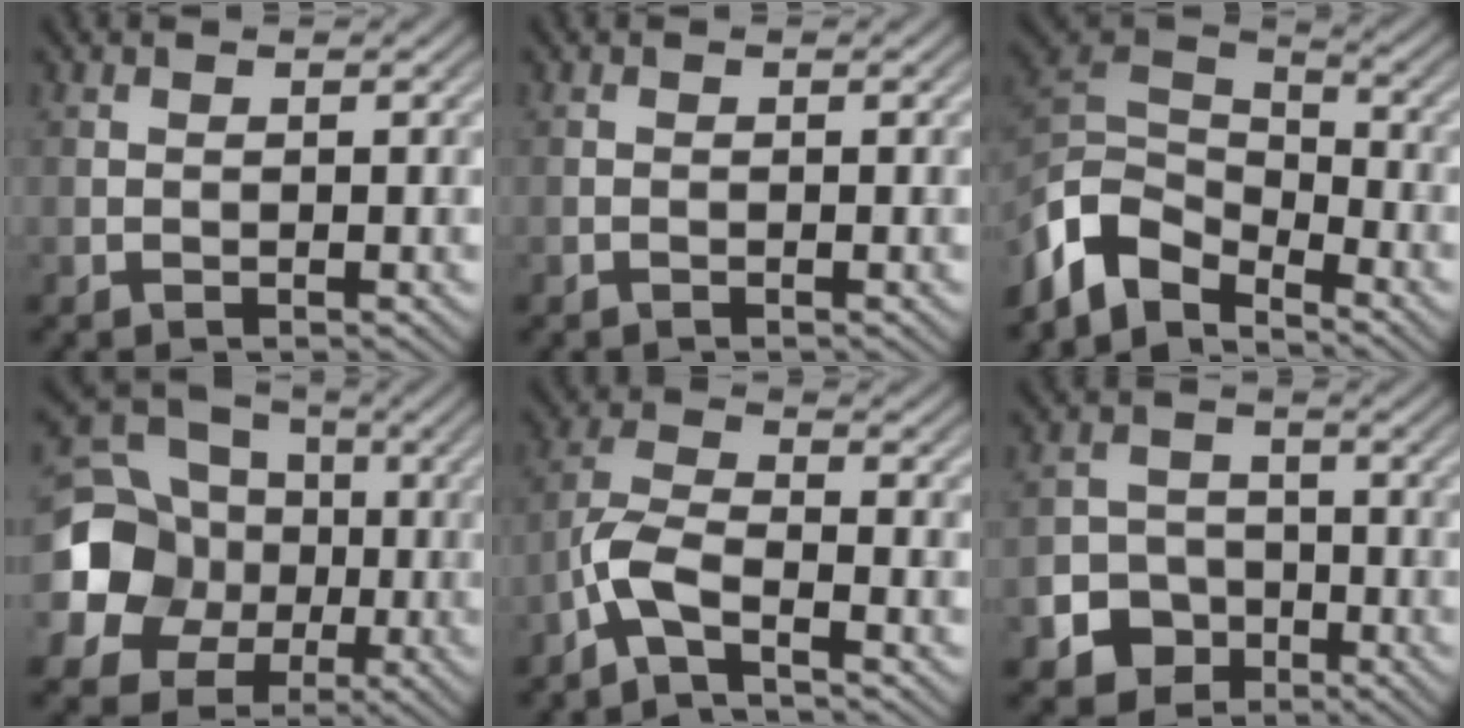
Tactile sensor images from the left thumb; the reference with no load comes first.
{"total": 0.0}
{"total": 8.9, "force": [-6.2, 4.5, 4.6], "torque": [-0.102, -0.003, -0.138]}
{"total": 19.4, "force": [-1.6, 17.7, 7.7], "torque": [-0.240, -0.004, -0.062]}
{"total": 5.0, "force": [-3.2, 1.3, 3.7], "torque": [-0.085, 0.002, -0.084]}
{"total": 5.7, "force": [-2.9, 4.6, 1.7], "torque": [-0.026, -0.005, -0.070]}